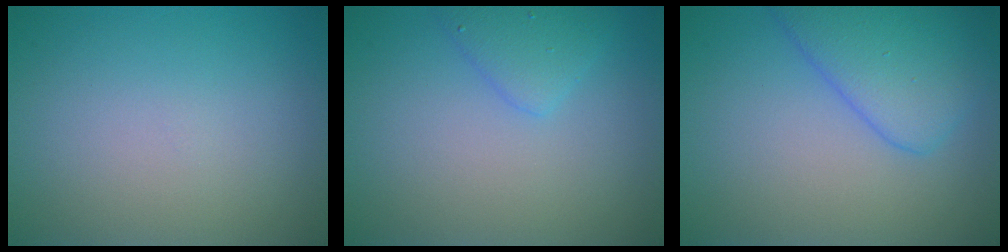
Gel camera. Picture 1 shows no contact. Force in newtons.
{"total": 2.1, "press": 2.1, "slide": 0.1}
{"total": 4.9, "press": 4.9, "slide": 0.4}